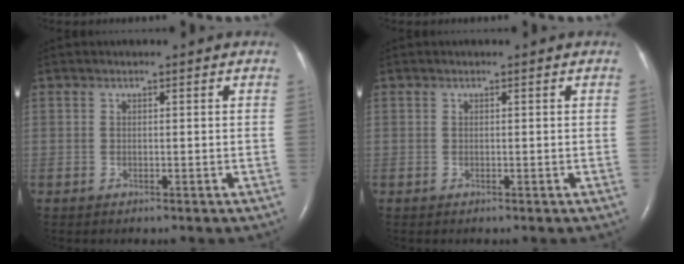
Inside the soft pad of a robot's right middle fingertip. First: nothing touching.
{"total": 0.0}